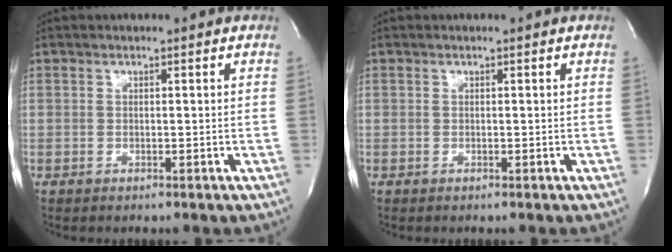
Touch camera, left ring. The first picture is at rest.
{"total": 0.0}